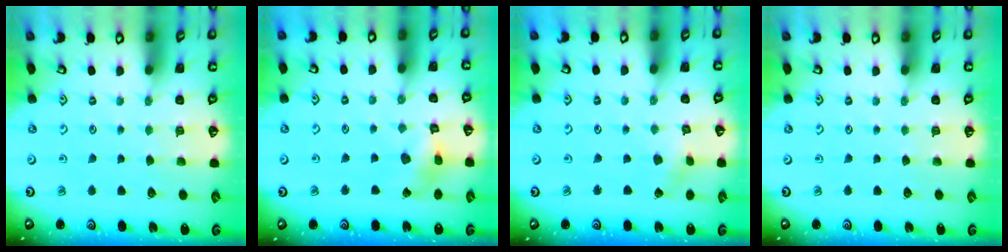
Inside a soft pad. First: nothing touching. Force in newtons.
{"total": 7.4, "press": 7.4, "slide": 0.6}
{"total": 2.1, "press": 2.1, "slide": 0.2}
{"total": 0.0}